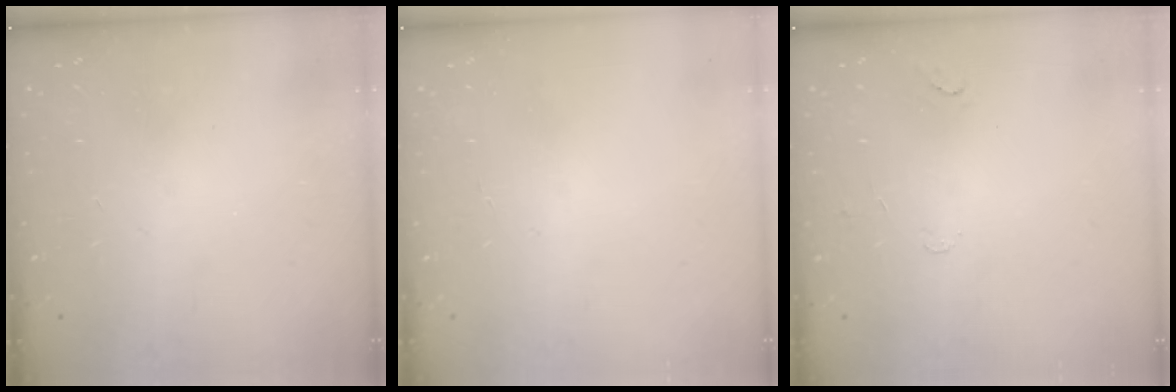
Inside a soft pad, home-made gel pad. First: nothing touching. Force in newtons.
{"total": 2.2, "press": 2.2, "slide": 0.2}
{"total": 5.0, "press": 5.0, "slide": 0.5}